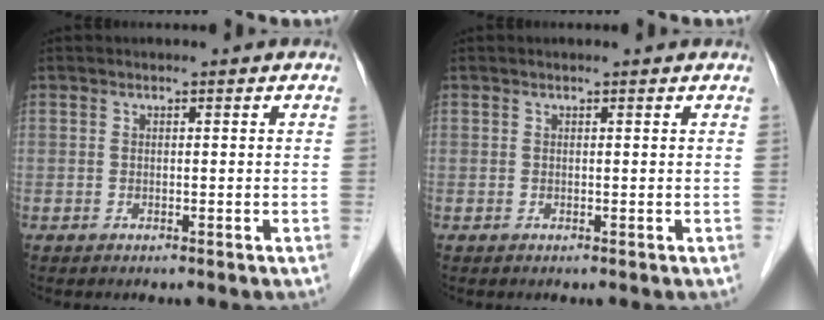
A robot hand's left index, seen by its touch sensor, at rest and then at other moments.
{"total": 1.7, "force": [1.6, 0.3, 0.6], "torque": [-0.011, 0.014, 0.017]}